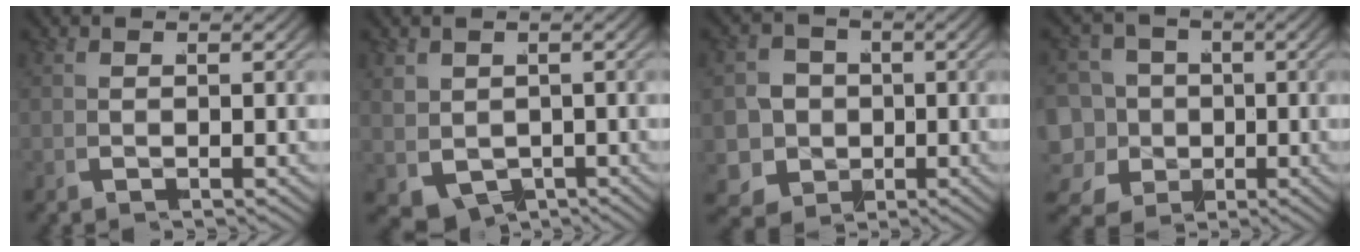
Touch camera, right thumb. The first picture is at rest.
{"total": 4.1, "force": [-1.7, 3.4, 1.5], "torque": [-0.044, -0.031, -0.015]}
{"total": 12.1, "force": [-2.7, 10.7, 4.8], "torque": [-0.120, -0.056, -0.038]}
{"total": 10.8, "force": [-2.3, 9.4, 4.6], "torque": [-0.109, -0.049, -0.034]}